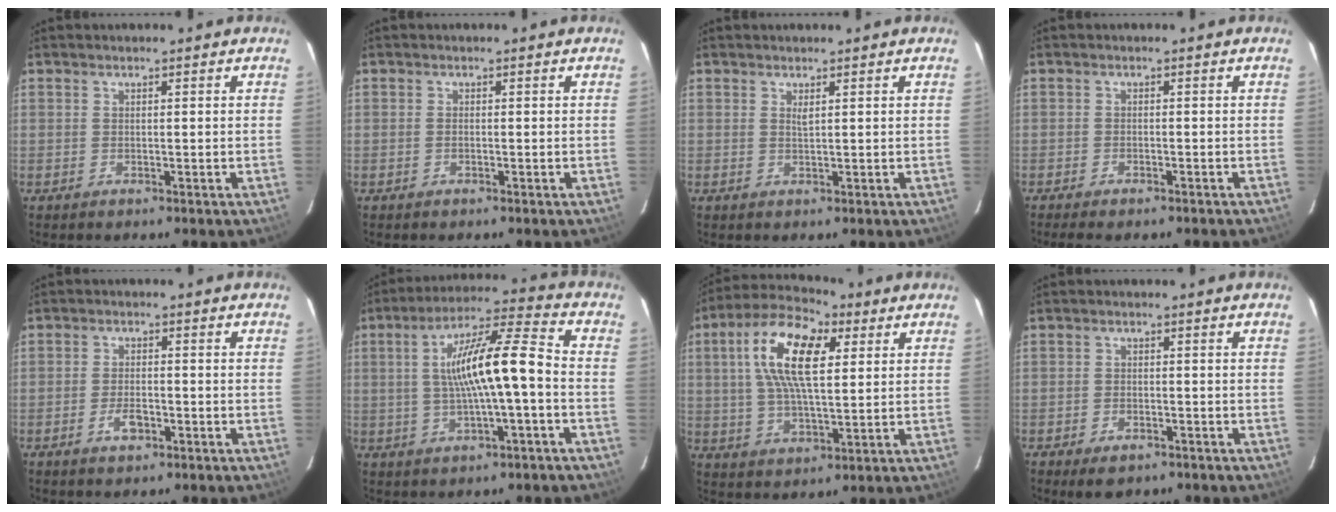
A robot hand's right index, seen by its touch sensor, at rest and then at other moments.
{"total": 0.5, "force": [-0.4, 0.4, 0.2], "torque": [-0.003, 0.001, -0.009]}
{"total": 0.8, "force": [0.4, 0.2, 0.7], "torque": [-0.013, 0.002, 0.008]}
{"total": 5.0, "force": [-4.2, 1.4, 2.4], "torque": [-0.058, -0.014, -0.063]}
{"total": 3.7, "force": [-1.9, 2.0, 2.5], "torque": [-0.052, 0.001, -0.033]}
{"total": 12.9, "force": [-0.9, 1.6, 12.7], "torque": [-0.223, 0.023, -0.011]}
{"total": 15.0, "force": [4.5, 6.4, 12.8], "torque": [-0.243, 0.026, 0.071]}
{"total": 4.7, "force": [-3.3, 2.6, 2.2], "torque": [-0.051, -0.005, -0.046]}